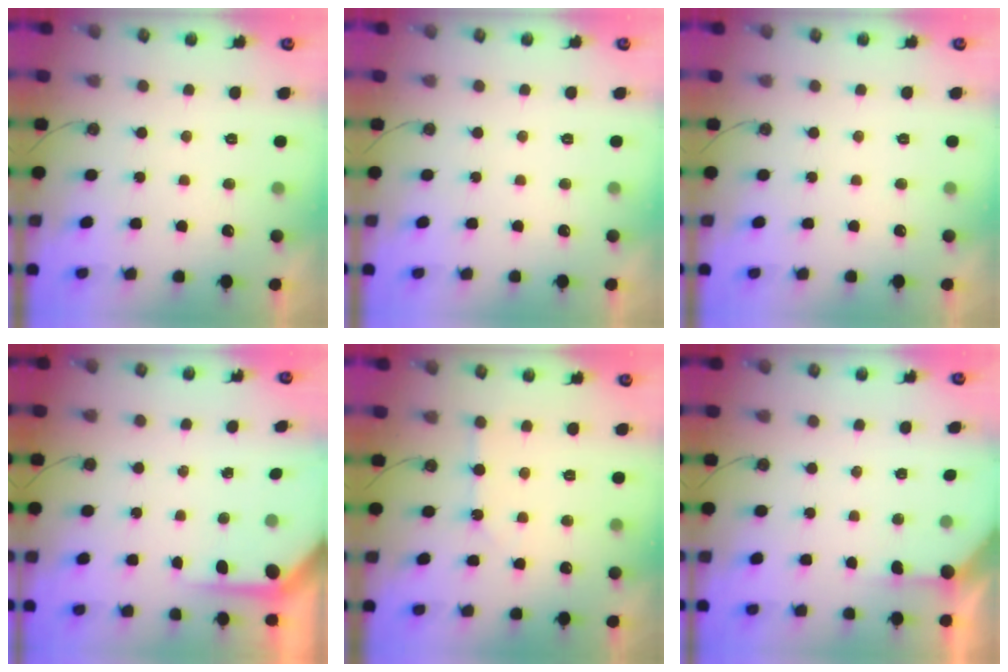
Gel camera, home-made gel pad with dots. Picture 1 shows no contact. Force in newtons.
{"total": 0.0}
{"total": 0.0}
{"total": 4.9, "press": 4.9, "slide": 0.3}
{"total": 2.5, "press": 2.5, "slide": 0.4}
{"total": 2.4, "press": 2.4, "slide": 0.3}